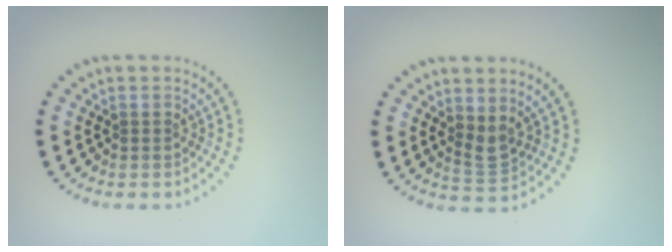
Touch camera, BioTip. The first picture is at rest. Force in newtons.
{"total": 1.8, "press": 1.5, "slide": 1.0}